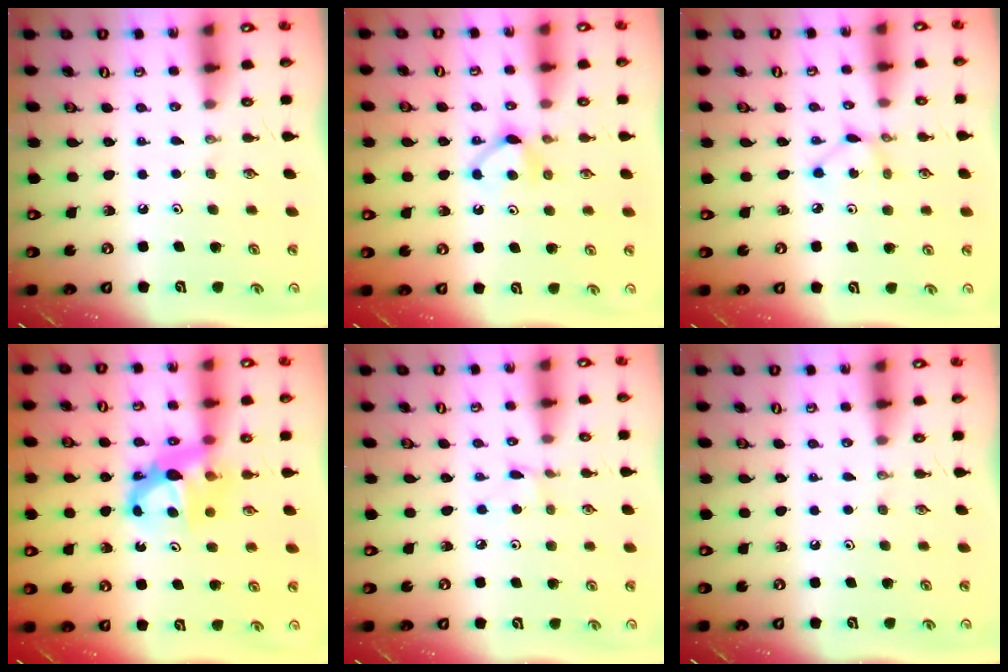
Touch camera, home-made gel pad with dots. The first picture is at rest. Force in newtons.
{"total": 5.8, "press": 5.8, "slide": 0.8}
{"total": 2.8, "press": 2.8, "slide": 0.1}
{"total": 8.2, "press": 8.2, "slide": 0.2}
{"total": 1.1, "press": 1.1, "slide": 0.1}
{"total": 0.0}